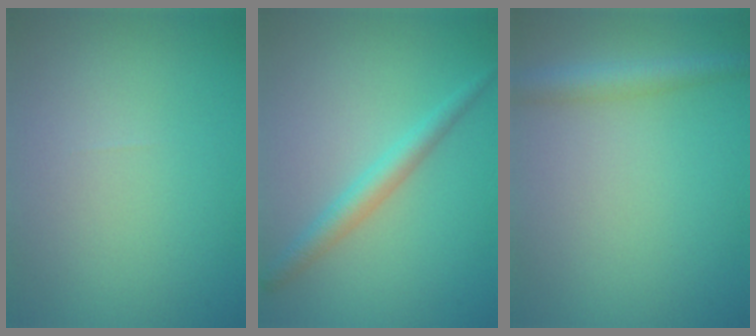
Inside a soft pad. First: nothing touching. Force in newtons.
{"total": 2.4, "press": 2.4, "slide": 0.1}
{"total": 2.9, "press": 2.9, "slide": 0.1}